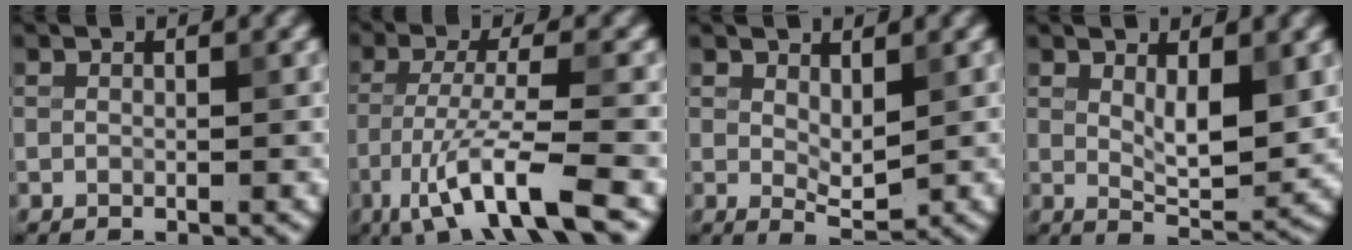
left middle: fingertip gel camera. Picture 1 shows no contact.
{"total": 7.4, "force": [-4.2, 1.2, 6.0], "torque": [-0.109, -0.004, -0.082]}
{"total": 2.2, "force": [0.9, 0.9, 1.7], "torque": [-0.032, -0.007, 0.020]}
{"total": 4.1, "force": [1.4, 1.4, 3.6], "torque": [-0.064, -0.008, 0.028]}